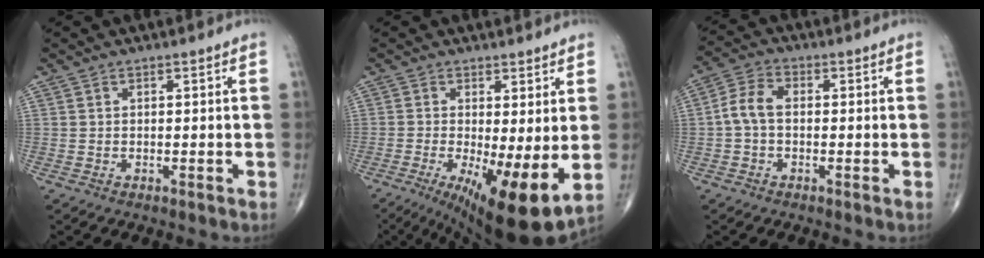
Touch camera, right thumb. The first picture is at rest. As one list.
[{"total": 13.5, "force": [-2.3, 3.8, 12.7], "torque": [-0.208, -0.024, -0.024]}, {"total": 5.6, "force": [-0.4, 3.6, 4.2], "torque": [-0.084, 0.019, -0.018]}]